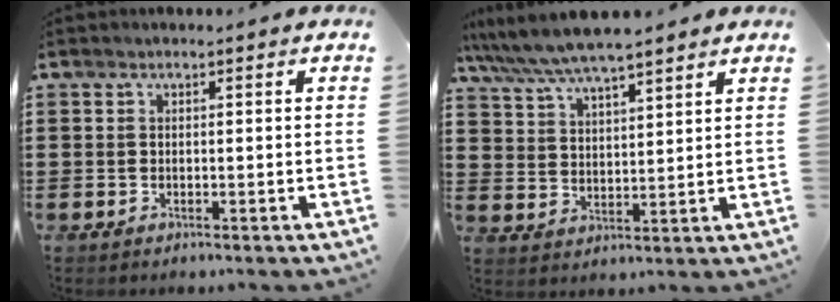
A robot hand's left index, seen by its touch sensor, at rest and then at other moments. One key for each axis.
{"total": 7.0, "fx": 6.4, "fy": 1.0, "fz": 2.6, "tx": -0.073, "ty": -0.022, "tz": 0.114}